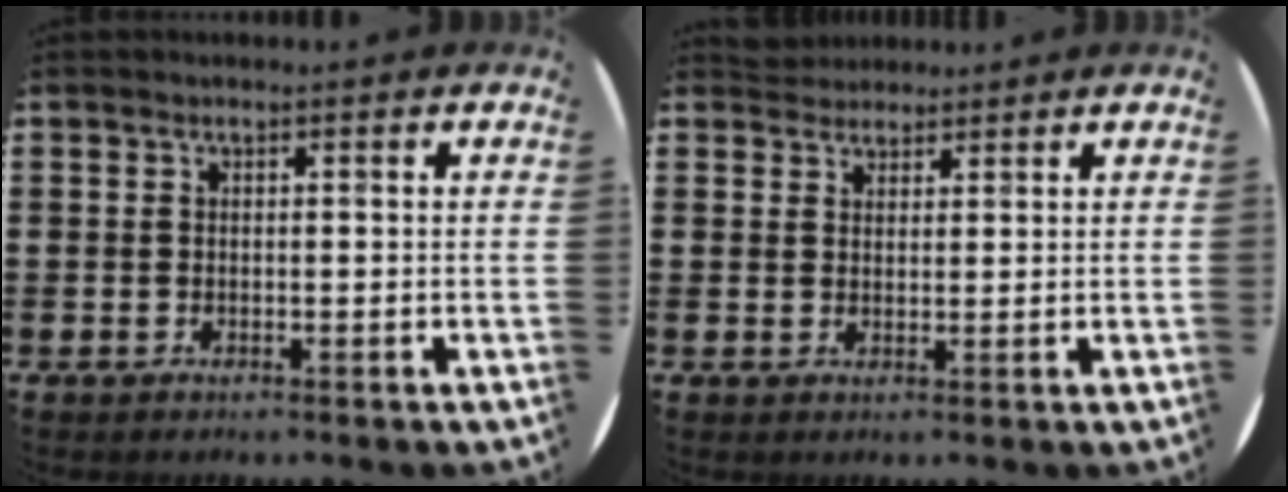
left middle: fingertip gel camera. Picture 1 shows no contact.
{"total": 2.3, "force": [2.2, 0.7, -0.3], "torque": [0.001, 0.003, 0.043]}